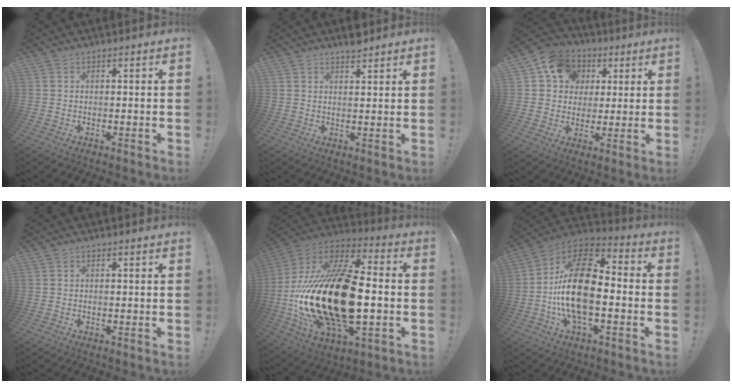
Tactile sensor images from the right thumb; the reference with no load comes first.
{"total": 3.4, "force": [3.1, 0.5, 1.3], "torque": [-0.009, -0.020, 0.050]}
{"total": 12.2, "force": [4.1, 10.5, 4.7], "torque": [-0.063, -0.011, 0.083]}
{"total": 0.0}
{"total": 33.0, "force": [-3.1, 17.4, 27.9], "torque": [-0.542, 0.012, -0.040]}
{"total": 21.3, "force": [-2.5, 11.2, 17.9], "torque": [-0.338, 0.021, -0.043]}